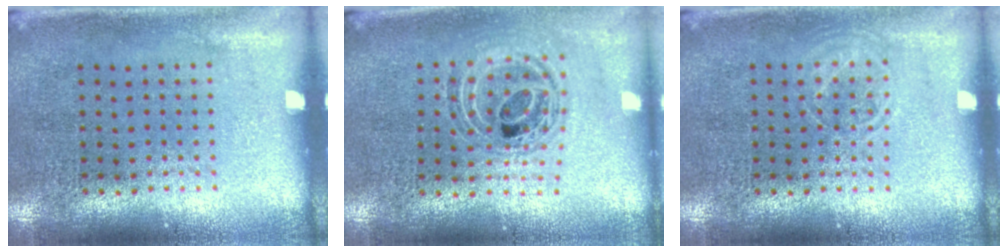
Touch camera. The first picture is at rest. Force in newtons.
{"total": 0.7, "press": 0.7, "slide": 0.2}
{"total": 1.1, "press": 1.1, "slide": 0.2}